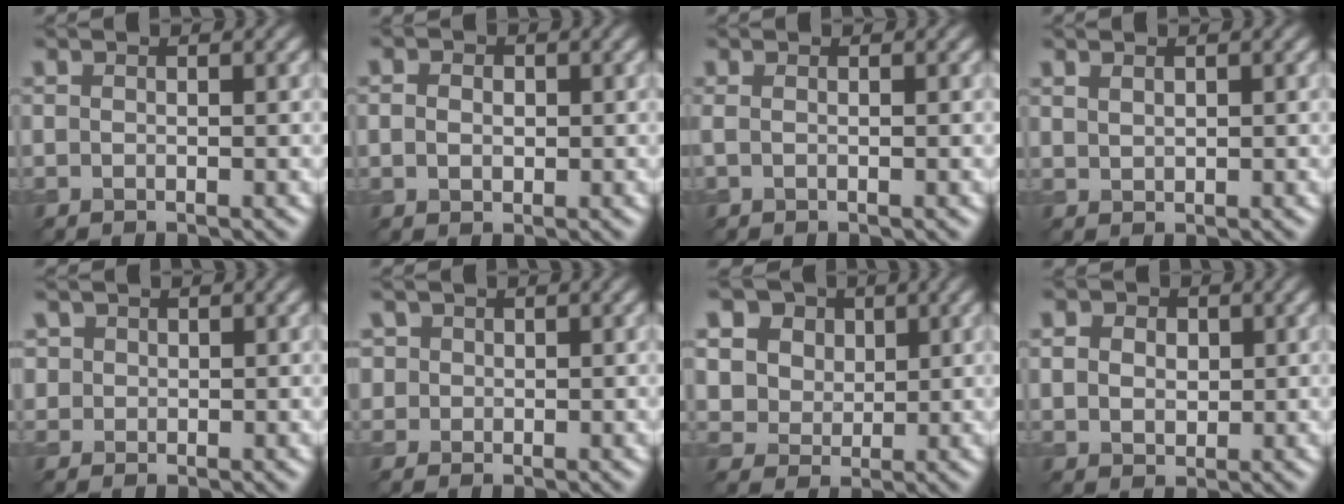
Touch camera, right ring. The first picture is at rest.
{"total": 2.0, "force": [0.3, 1.6, 1.2], "torque": [-0.019, 0.009, -0.003]}
{"total": 0.8, "force": [0.1, 0.3, 0.7], "torque": [-0.013, -0.002, -0.004]}
{"total": 0.9, "force": [0.7, 0.4, 0.4], "torque": [-0.012, 0.000, 0.018]}
{"total": 1.5, "force": [0.7, 1.3, 0.2], "torque": [-0.003, -0.005, 0.020]}
{"total": 2.5, "force": [1.3, 2.1, 0.7], "torque": [-0.023, 0.004, 0.029]}
{"total": 10.7, "force": [5.6, 7.9, 4.6], "torque": [-0.110, 0.022, 0.085]}
{"total": 4.5, "force": [1.9, 3.3, 2.3], "torque": [-0.047, 0.013, 0.015]}